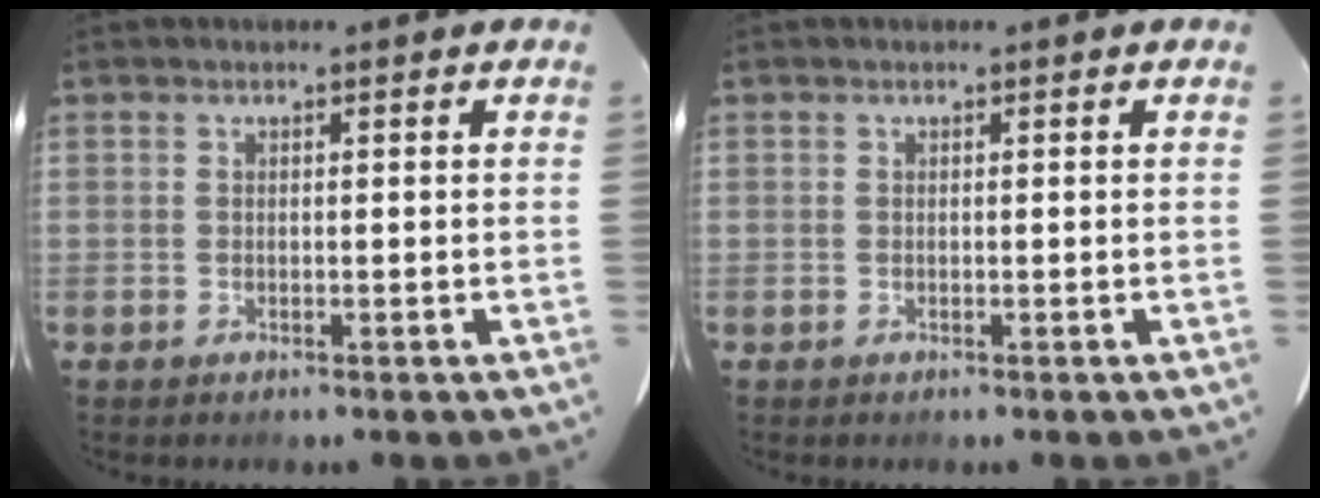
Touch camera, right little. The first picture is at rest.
{"total": 0.0}